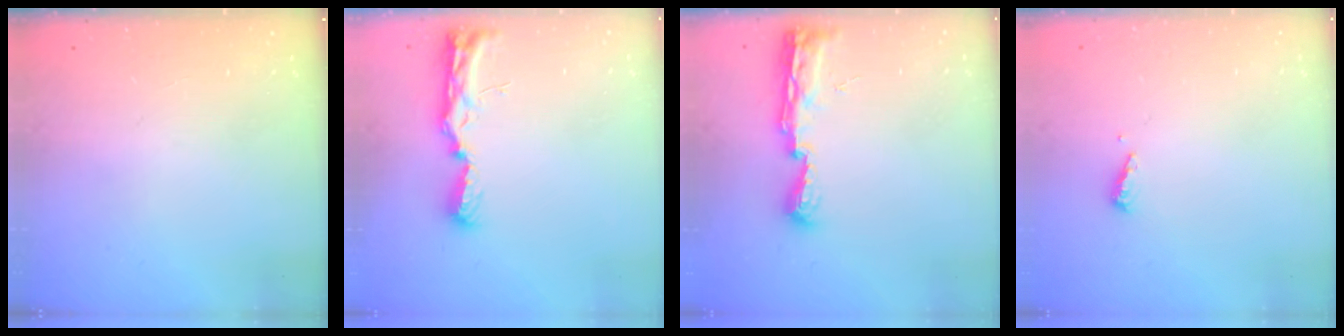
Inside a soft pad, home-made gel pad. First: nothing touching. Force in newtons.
{"total": 11.2, "press": 9.8, "slide": 5.4}
{"total": 9.3, "press": 9.3, "slide": 0.5}
{"total": 3.6, "press": 3.6, "slide": 0.4}